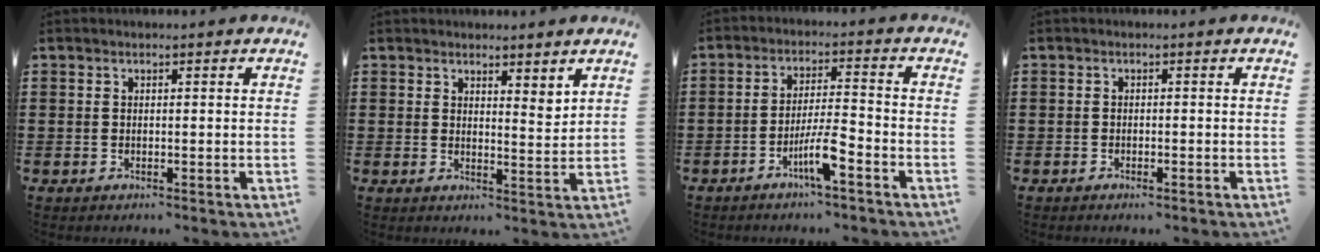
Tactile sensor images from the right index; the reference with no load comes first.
{"total": 3.1, "force": [2.9, 0.7, 0.5], "torque": [-0.009, -0.004, 0.054]}
{"total": 6.0, "force": [-3.4, 0.7, 4.9], "torque": [-0.100, -0.005, -0.065]}
{"total": 0.8, "force": [-0.7, 0.3, 0.2], "torque": [-0.007, -0.001, -0.015]}